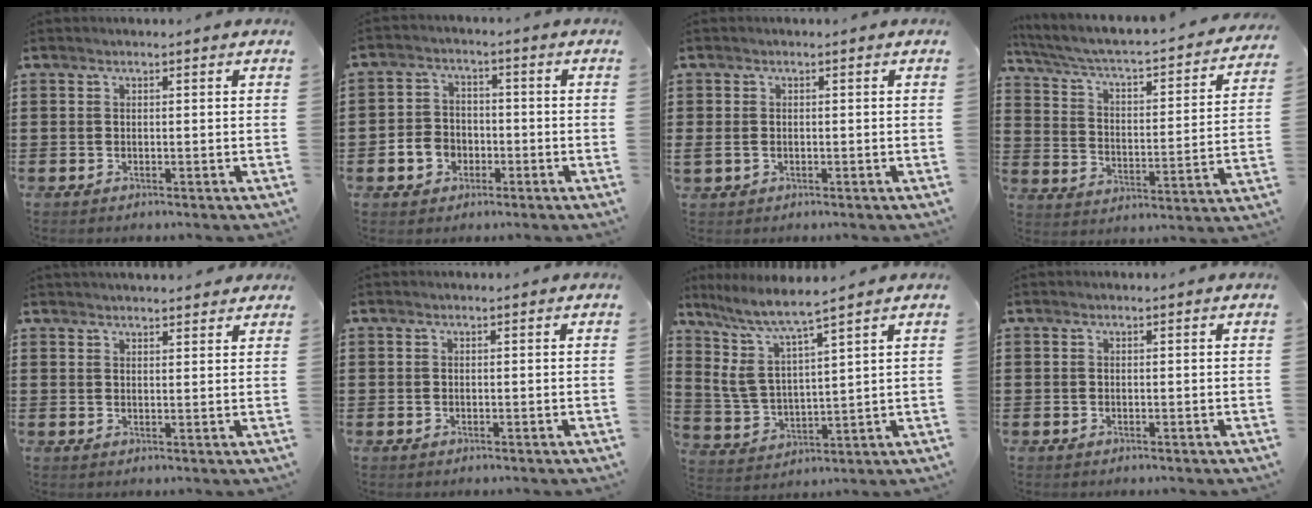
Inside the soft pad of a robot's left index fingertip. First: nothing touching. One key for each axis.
{"total": 4.6, "fx": -1.9, "fy": 3.7, "fz": 2.0, "tx": -0.050, "ty": 0.008, "tz": -0.039}
{"total": 1.3, "fx": -0.3, "fy": 0.9, "fz": 0.9, "tx": -0.028, "ty": 0.000, "tz": -0.008}
{"total": 3.0, "fx": 2.4, "fy": 0.3, "fz": 1.9, "tx": -0.053, "ty": -0.033, "tz": 0.026}
{"total": 2.1, "fx": 2.0, "fy": 0.3, "fz": 0.2, "tx": -0.008, "ty": 0.001, "tz": 0.040}
{"total": 0.0}
{"total": 7.1, "fx": 4.9, "fy": 1.7, "fz": 4.9, "tx": -0.130, "ty": -0.031, "tz": 0.081}
{"total": 0.0}